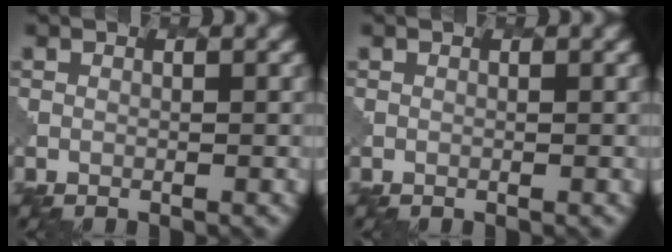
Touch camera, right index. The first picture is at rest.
{"total": 0.0}